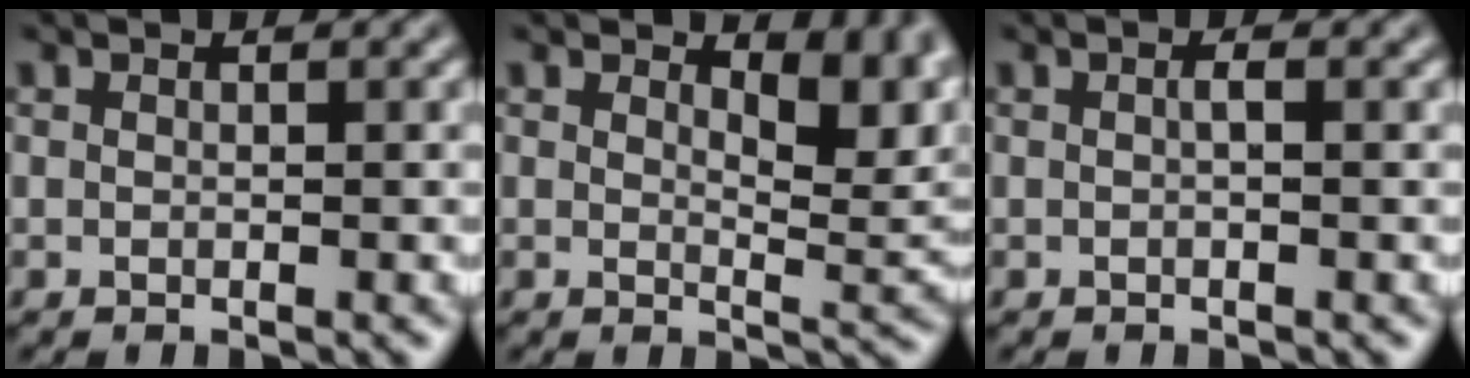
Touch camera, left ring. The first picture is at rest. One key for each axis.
{"total": 5.0, "fx": 2.7, "fy": 2.0, "fz": 3.7, "tx": -0.043, "ty": -0.006, "tz": 0.035}
{"total": 0.7, "fx": 0.0, "fy": 0.1, "fz": 0.7, "tx": -0.014, "ty": 0.001, "tz": 0.001}